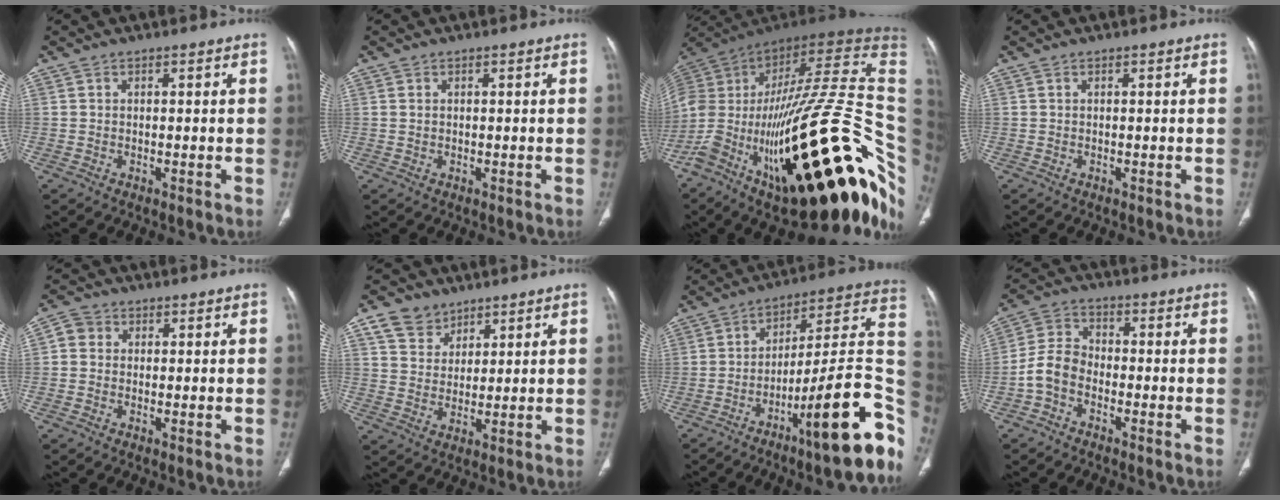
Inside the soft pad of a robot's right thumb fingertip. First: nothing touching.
{"total": 0.9, "force": [0.3, 0.7, 0.5], "torque": [-0.010, -0.001, 0.008]}
{"total": 46.5, "force": [-11.0, 16.8, 41.9], "torque": [-0.575, 0.087, -0.176]}
{"total": 0.0}
{"total": 3.3, "force": [0.4, 3.0, 1.2], "torque": [-0.011, 0.008, 0.000]}
{"total": 6.7, "force": [4.4, 4.8, 1.7], "torque": [-0.009, -0.021, 0.086]}
{"total": 23.7, "force": [-10.0, 4.4, 21.0], "torque": [-0.230, 0.062, -0.145]}
{"total": 6.2, "force": [-2.6, 4.2, 3.7], "torque": [-0.066, 0.025, -0.063]}